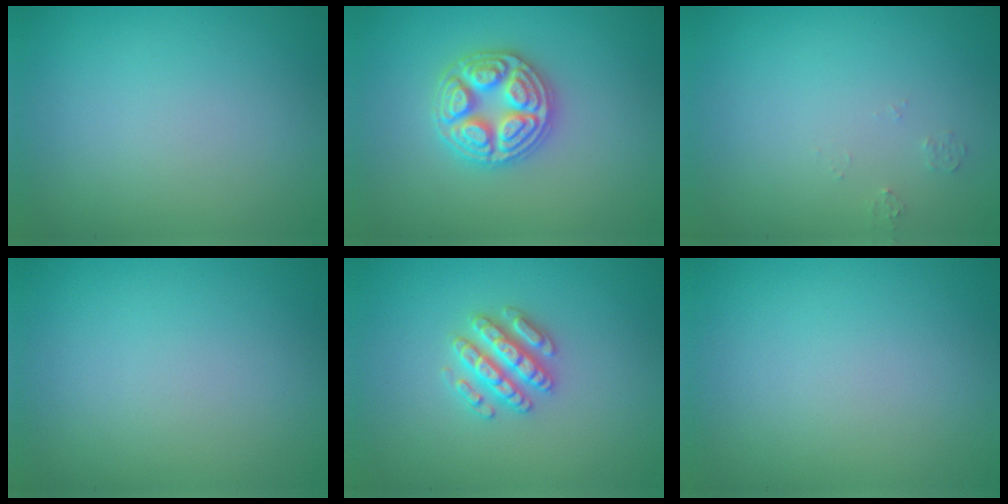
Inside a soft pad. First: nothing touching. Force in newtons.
{"total": 4.9, "press": 4.8, "slide": 0.6}
{"total": 0.7, "press": 0.7, "slide": 0.1}
{"total": 0.0}
{"total": 3.2, "press": 3.1, "slide": 0.6}
{"total": 0.0}